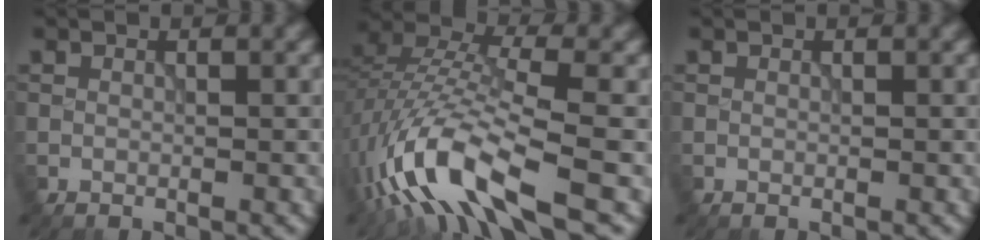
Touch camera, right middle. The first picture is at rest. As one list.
[{"total": 11.7, "force": [-5.8, 3.6, 9.5], "torque": [-0.195, 0.001, -0.113]}, {"total": 0.0}]